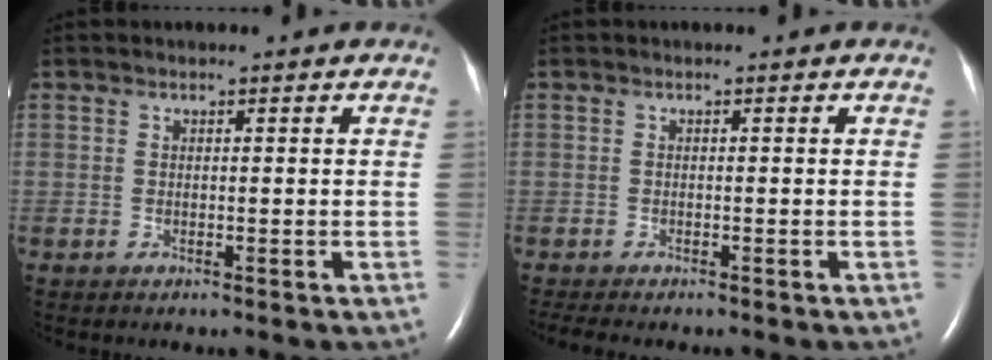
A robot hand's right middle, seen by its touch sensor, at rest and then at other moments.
{"total": 3.0, "force": [-2.6, 0.6, 1.5], "torque": [-0.026, -0.009, -0.036]}